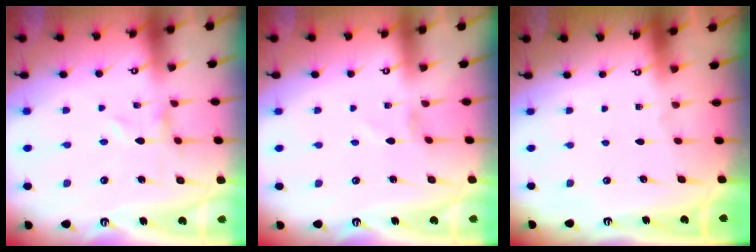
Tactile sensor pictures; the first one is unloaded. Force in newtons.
{"total": 0.8, "press": 0.8, "slide": 0.1}
{"total": 0.0}